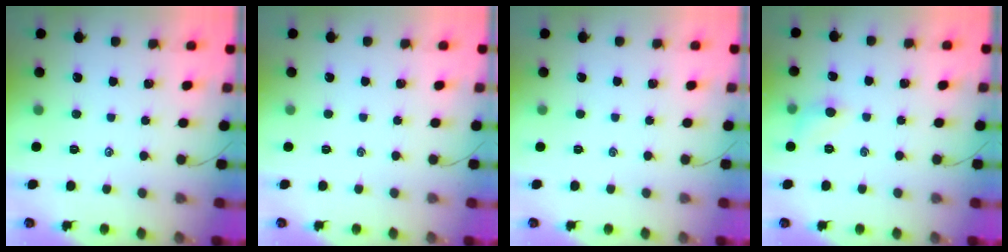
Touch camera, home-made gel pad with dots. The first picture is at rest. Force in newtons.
{"total": 0.0}
{"total": 0.0}
{"total": 5.6, "press": 5.4, "slide": 1.7}